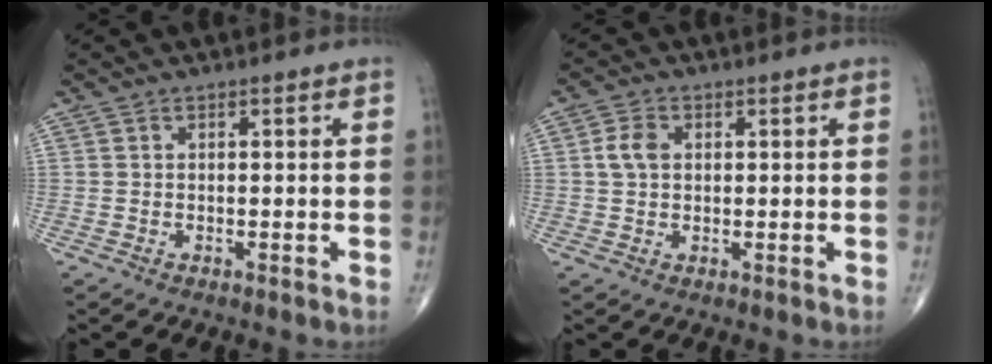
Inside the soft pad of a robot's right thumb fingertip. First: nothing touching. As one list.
[{"total": 3.8, "force": [0.6, 2.7, 2.6], "torque": [-0.054, 0.006, 0.008]}]